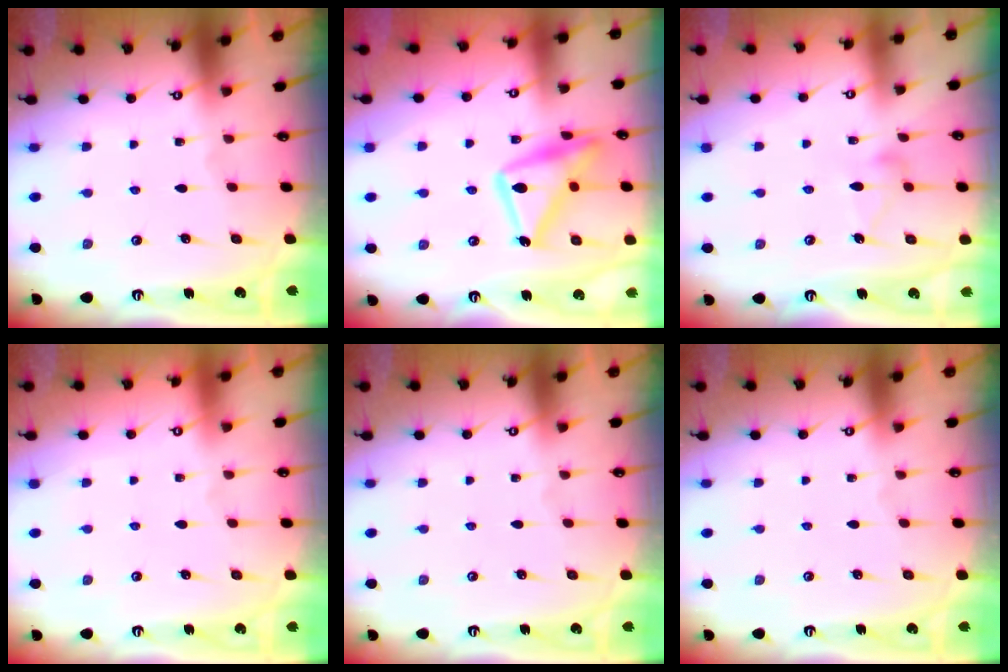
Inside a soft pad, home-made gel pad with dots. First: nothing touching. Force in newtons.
{"total": 18.9, "press": 18.9, "slide": 1.2}
{"total": 9.5, "press": 9.5, "slide": 0.6}
{"total": 3.8, "press": 3.8, "slide": 0.1}
{"total": 0.0}
{"total": 0.0}